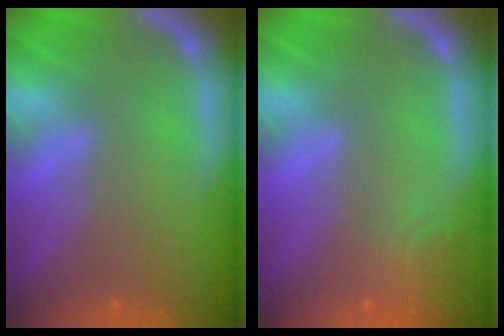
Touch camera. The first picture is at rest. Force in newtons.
{"total": 2.9}